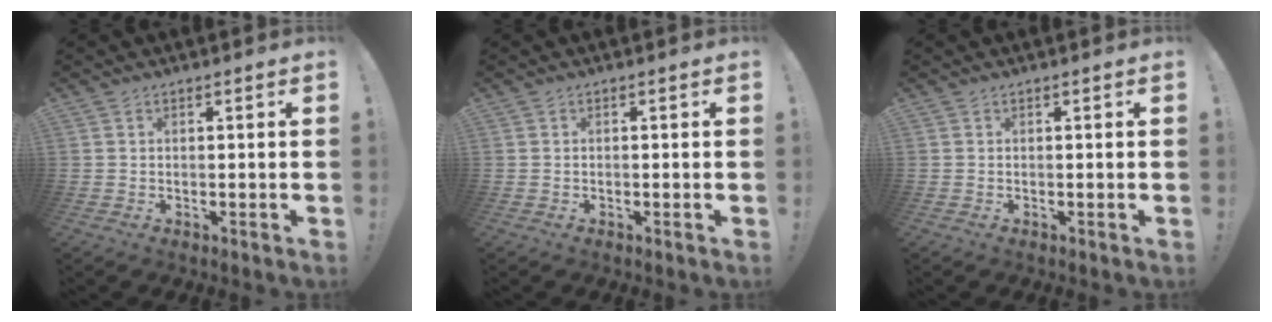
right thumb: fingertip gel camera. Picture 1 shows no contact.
{"total": 0.0}
{"total": 0.0}